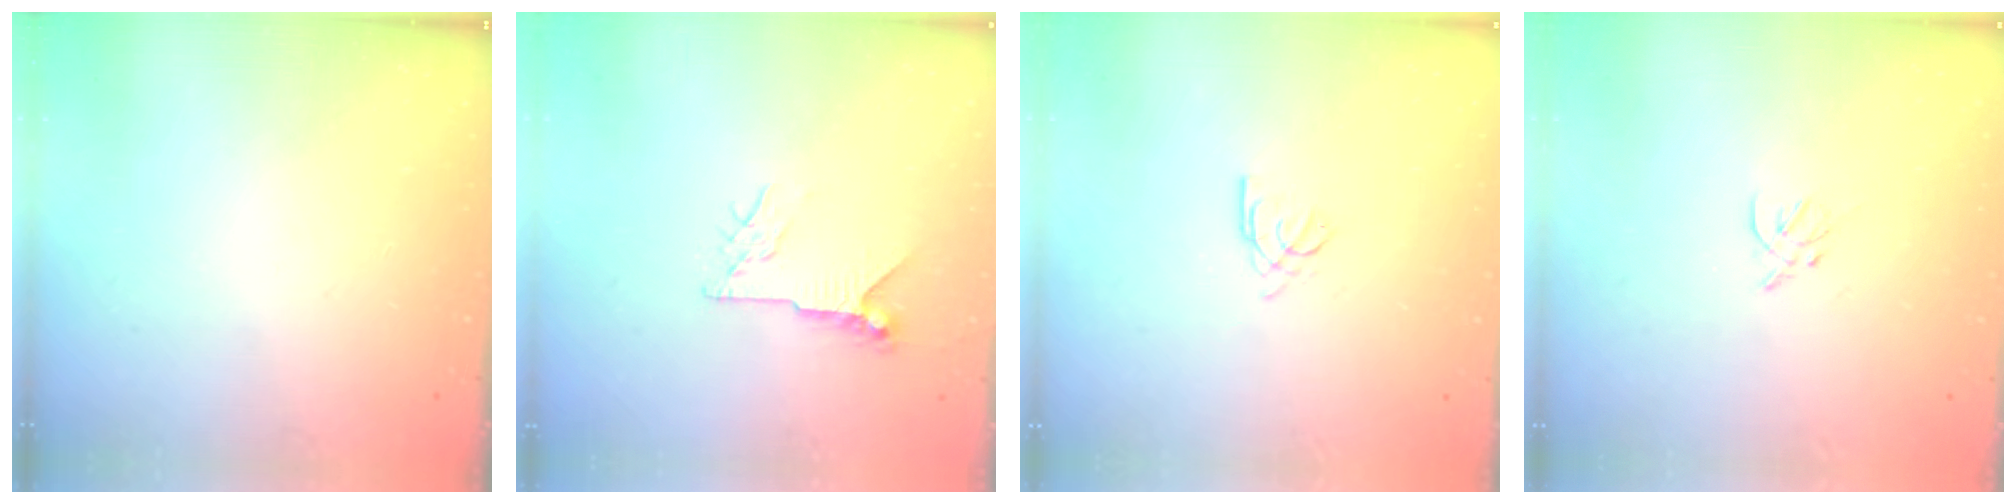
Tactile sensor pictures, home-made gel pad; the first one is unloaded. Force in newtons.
{"total": 7.2, "press": 7.2, "slide": 0.2}
{"total": 2.2, "press": 2.2, "slide": 0.6}
{"total": 3.2, "press": 3.1, "slide": 0.7}